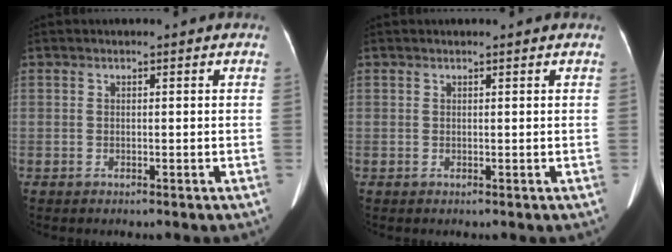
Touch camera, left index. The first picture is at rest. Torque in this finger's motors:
{"motor_torque": [0.21, 0.14, -0.02, -0.01]}